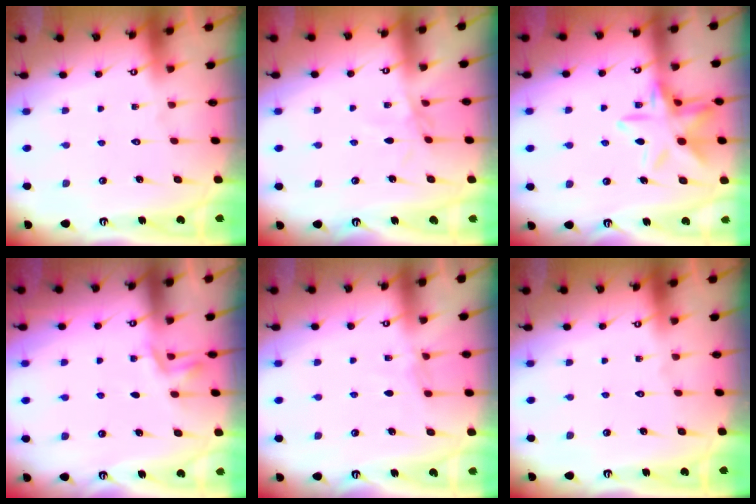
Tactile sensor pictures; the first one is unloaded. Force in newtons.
{"total": 2.0, "press": 2.0, "slide": 0.4}
{"total": 13.8, "press": 13.8, "slide": 1.0}
{"total": 2.9, "press": 2.3, "slide": 1.7}
{"total": 5.2, "press": 5.2, "slide": 0.6}
{"total": 0.0}